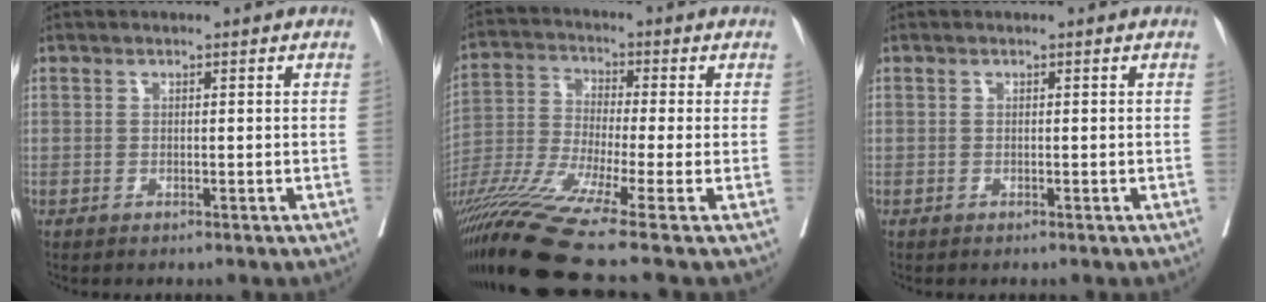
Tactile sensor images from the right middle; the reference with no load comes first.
{"total": 15.1, "force": [-10.8, -2.1, 10.4], "torque": [-0.217, -0.035, -0.199]}
{"total": 0.0}